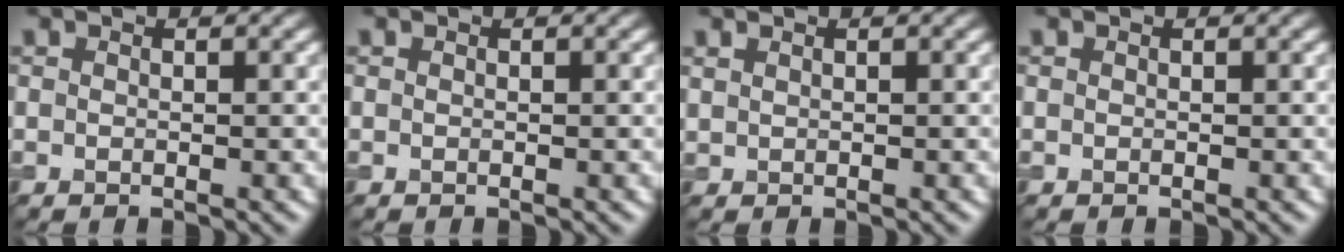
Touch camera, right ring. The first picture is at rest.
{"total": 0.0}
{"total": 0.5, "force": [0.5, 0.2, 0.1], "torque": [-0.005, 0.001, 0.014]}
{"total": 0.0}